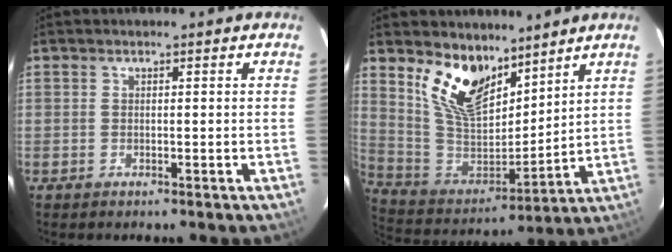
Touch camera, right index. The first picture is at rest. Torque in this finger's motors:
{"motor_torque": [0.89, 0.80, 0.55, 0.15]}